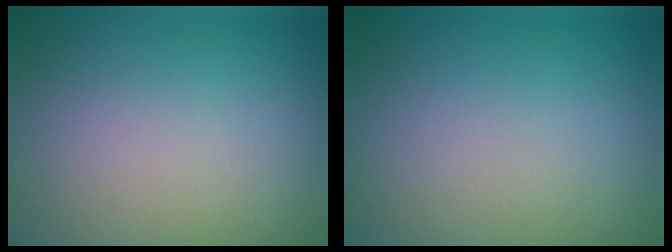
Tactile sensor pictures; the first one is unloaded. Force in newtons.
{"total": 0.0}